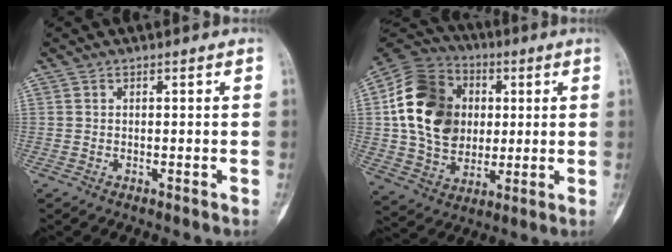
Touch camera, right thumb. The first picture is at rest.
{"total": 19.2, "force": [3.5, 14.0, 12.6], "torque": [-0.220, 0.004, 0.066]}